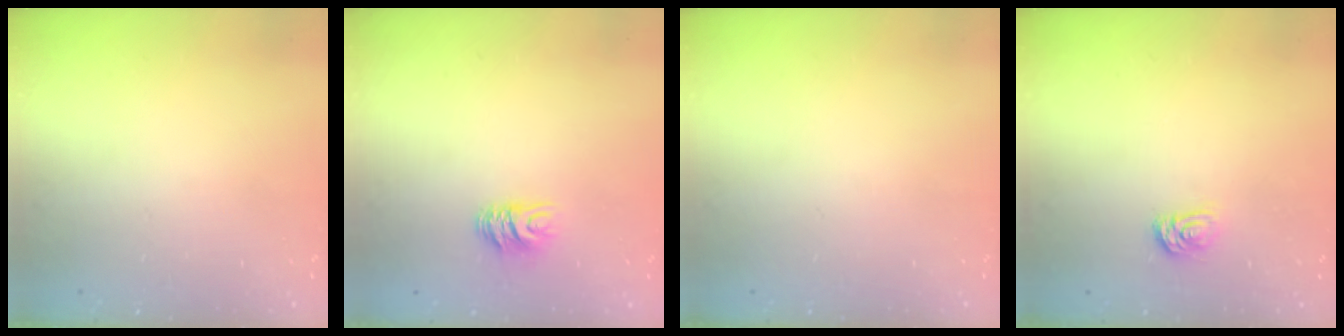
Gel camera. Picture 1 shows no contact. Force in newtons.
{"total": 6.4, "press": 6.4, "slide": 0.5}
{"total": 0.0}
{"total": 3.6, "press": 3.6, "slide": 0.5}